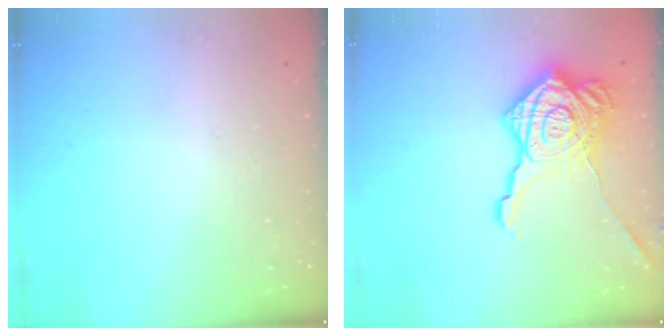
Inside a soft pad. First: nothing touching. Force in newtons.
{"total": 26.8, "press": 26.7, "slide": 2.1}